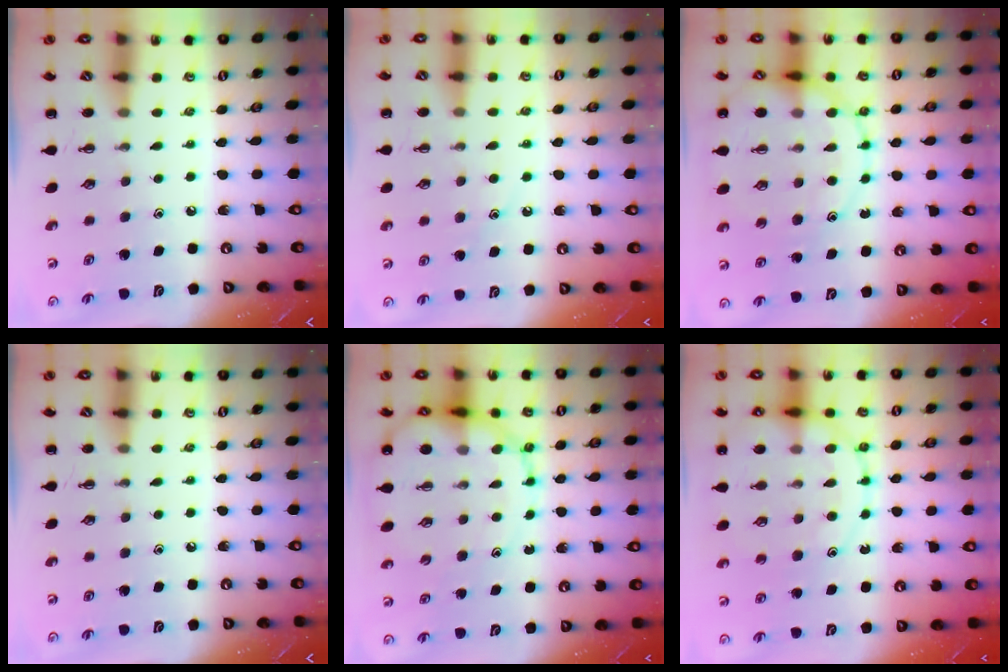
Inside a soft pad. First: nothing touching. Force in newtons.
{"total": 7.7, "press": 7.6, "slide": 1.2}
{"total": 15.2, "press": 15.1, "slide": 2.0}
{"total": 0.0}
{"total": 13.7, "press": 13.2, "slide": 3.7}
{"total": 16.1, "press": 15.9, "slide": 2.6}